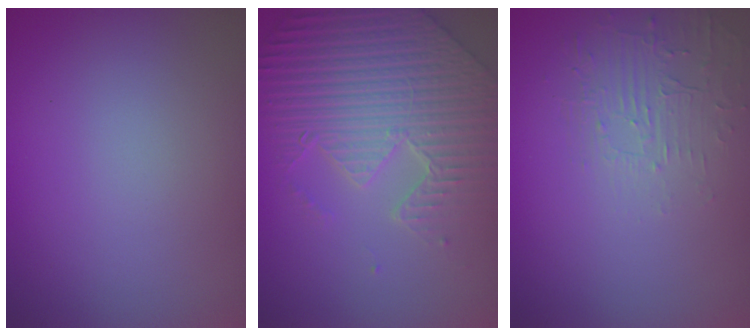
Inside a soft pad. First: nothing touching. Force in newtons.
{"total": 8.8, "press": 6.3, "slide": 6.1}
{"total": 1.8, "press": 0.7, "slide": 1.7}